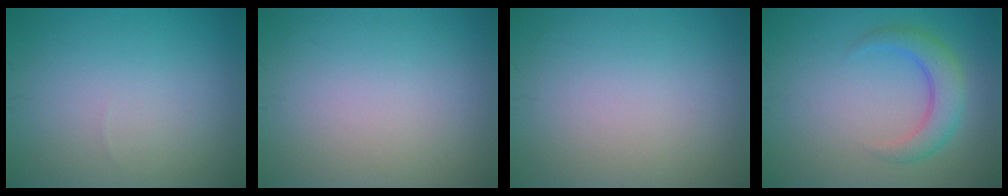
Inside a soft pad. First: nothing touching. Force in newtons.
{"total": 0.0}
{"total": 0.0}
{"total": 3.6, "press": 3.6, "slide": 0.1}